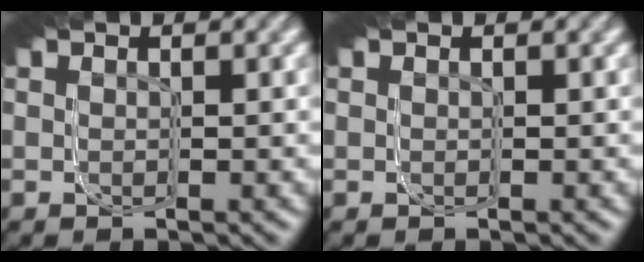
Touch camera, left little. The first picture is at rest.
{"total": 0.0}